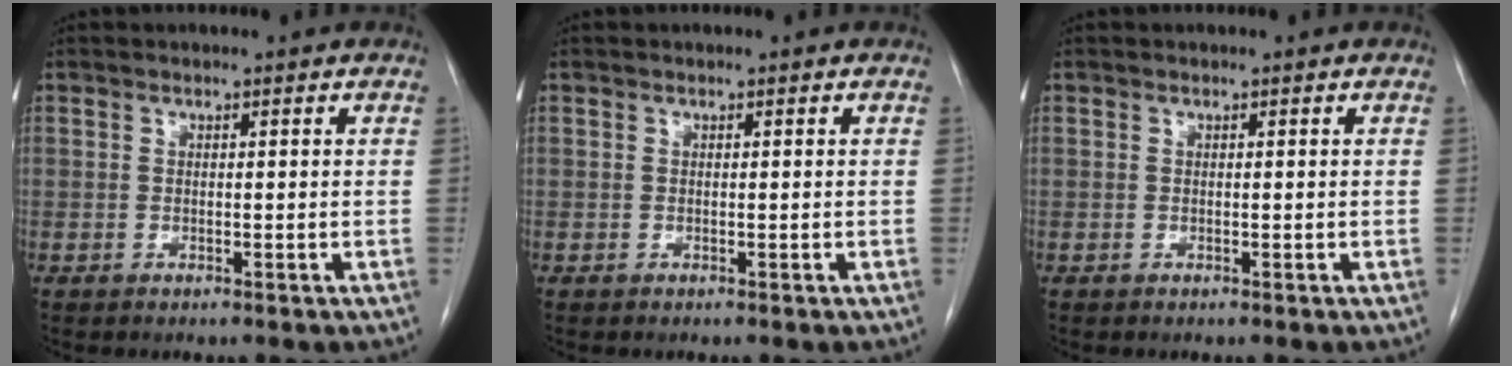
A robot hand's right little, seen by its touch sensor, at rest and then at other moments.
{"total": 0.0}
{"total": 0.0}